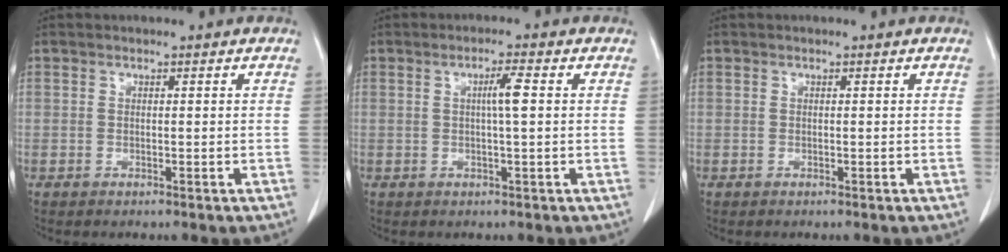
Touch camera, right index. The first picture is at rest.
{"total": 3.1, "force": [0.5, -0.2, 3.1], "torque": [-0.051, 0.002, 0.009]}
{"total": 0.0}